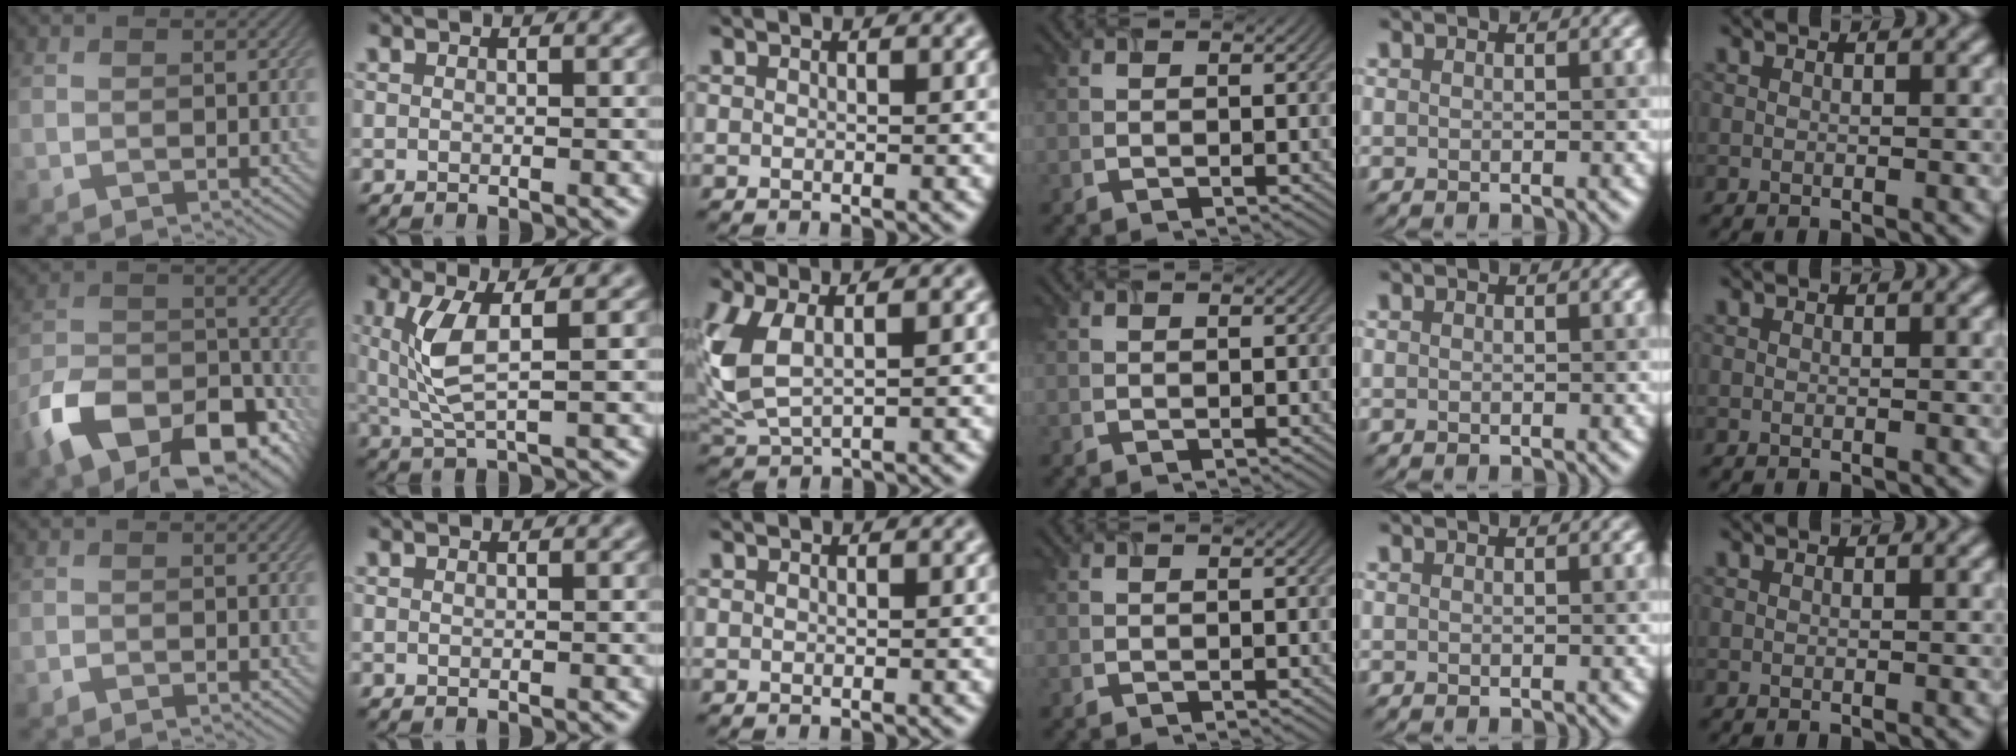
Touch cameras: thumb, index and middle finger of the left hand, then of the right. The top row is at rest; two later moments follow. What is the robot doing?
{"motion": "lift_and_place", "object": "timer"}